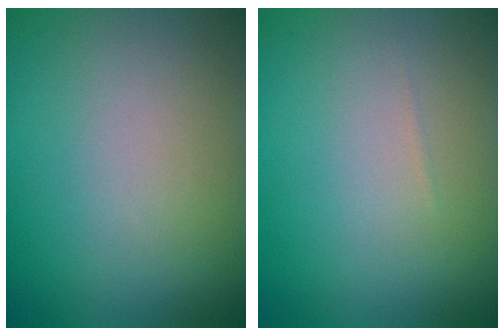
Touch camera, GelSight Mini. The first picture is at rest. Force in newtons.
{"total": 0.0}